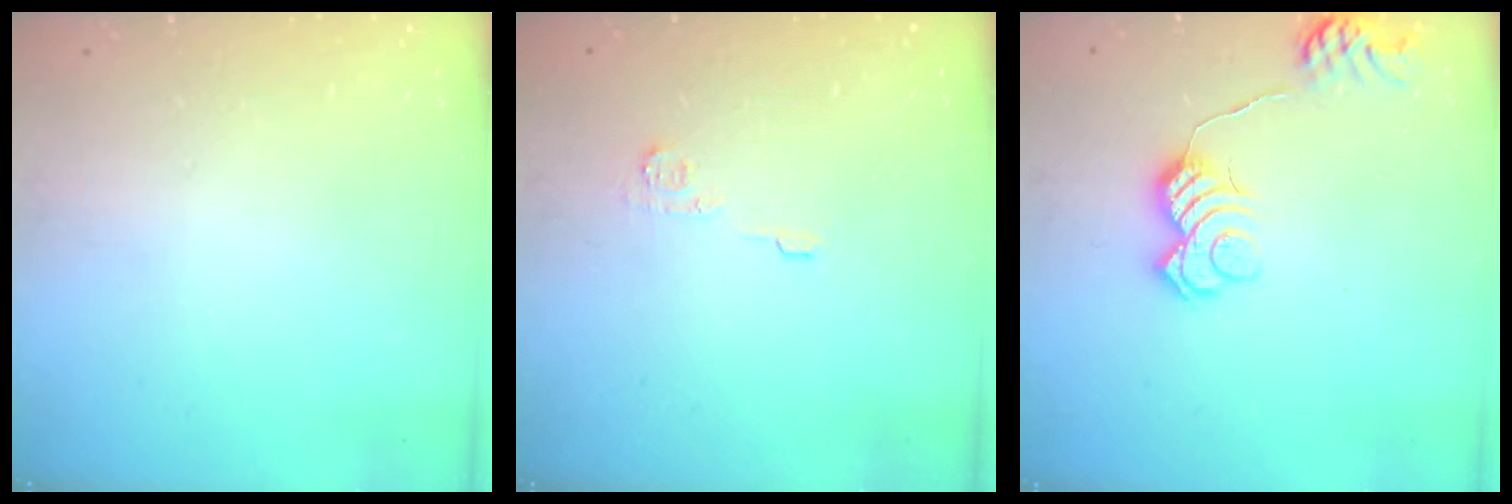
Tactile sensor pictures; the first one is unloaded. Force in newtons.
{"total": 4.9, "press": 4.9, "slide": 0.2}
{"total": 11.1, "press": 11.0, "slide": 0.7}